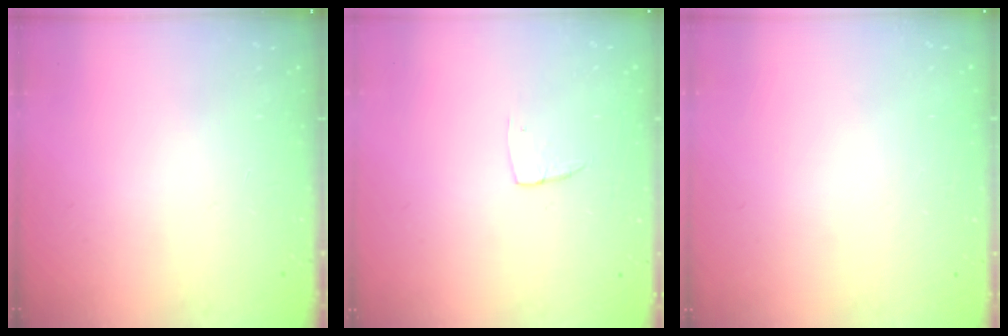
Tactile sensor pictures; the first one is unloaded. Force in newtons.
{"total": 3.7, "press": 3.7, "slide": 0.2}
{"total": 0.0}